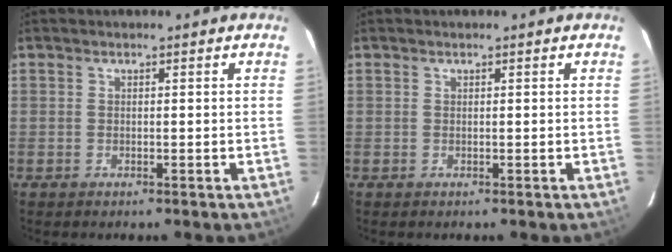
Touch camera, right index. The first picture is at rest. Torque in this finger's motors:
{"motor_torque": [0.14, 0.02, 0.03, 0.01]}